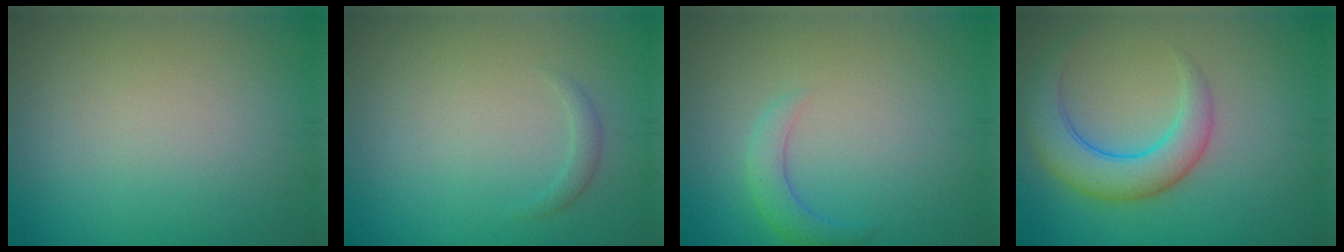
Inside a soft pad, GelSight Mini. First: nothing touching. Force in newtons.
{"total": 0.8, "press": 0.8, "slide": 0.0}
{"total": 2.1, "press": 2.1, "slide": 0.2}
{"total": 4.9, "press": 4.9, "slide": 0.3}